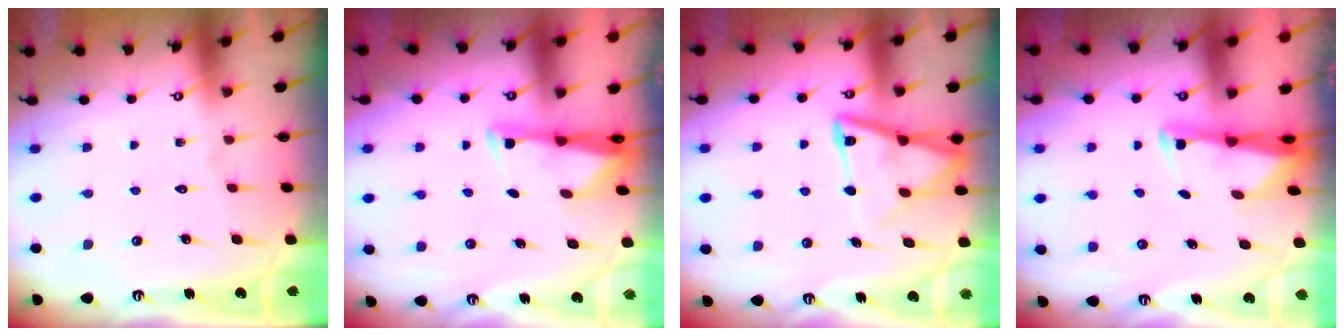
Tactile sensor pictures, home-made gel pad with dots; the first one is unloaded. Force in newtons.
{"total": 2.9, "press": 2.9, "slide": 0.4}
{"total": 12.2, "press": 12.1, "slide": 1.1}
{"total": 2.7, "press": 2.7, "slide": 0.5}